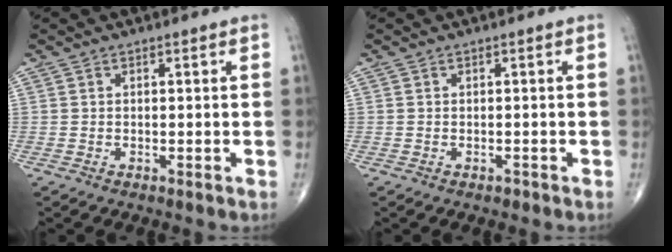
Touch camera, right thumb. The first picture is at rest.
{"total": 0.5, "force": [-0.4, 0.3, 0.1], "torque": [0.001, 0.001, -0.008]}